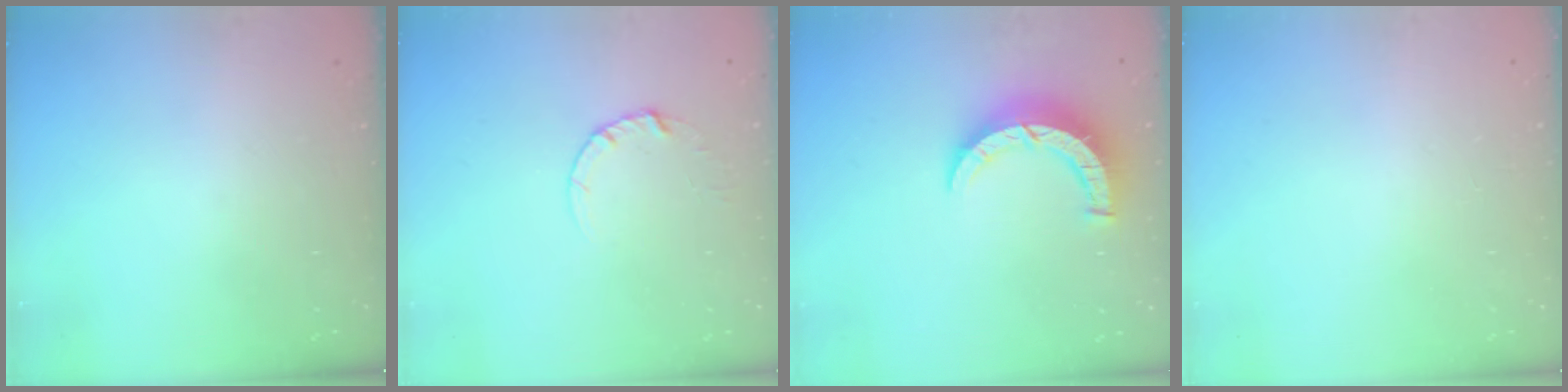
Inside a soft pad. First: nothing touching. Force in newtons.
{"total": 2.7, "press": 2.7, "slide": 0.2}
{"total": 8.3, "press": 8.3, "slide": 0.6}
{"total": 2.6, "press": 2.6, "slide": 0.2}